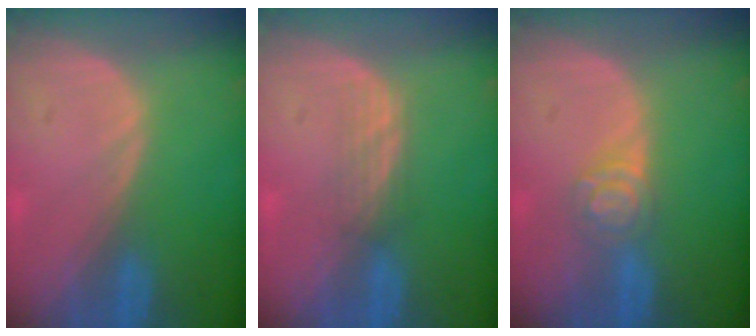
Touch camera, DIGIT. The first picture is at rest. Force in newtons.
{"total": 2.3, "press": 2.2, "slide": 0.3}
{"total": 4.3, "press": 3.9, "slide": 1.9}